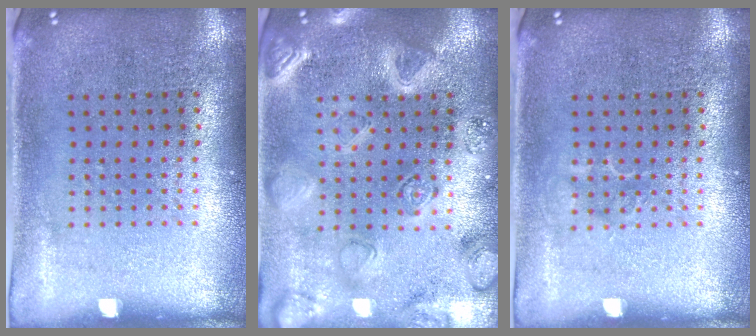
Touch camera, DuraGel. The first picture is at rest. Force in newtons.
{"total": 3.0, "press": 2.9, "slide": 0.8}
{"total": 0.9, "press": 0.9, "slide": 0.3}